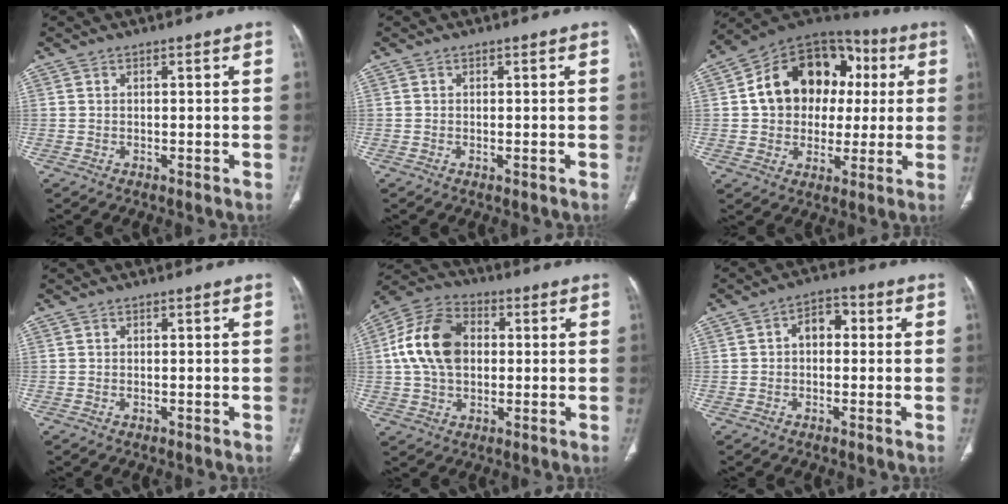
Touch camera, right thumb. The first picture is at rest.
{"total": 0.0}
{"total": 19.6, "force": [2.8, 15.1, 12.2], "torque": [-0.148, 0.033, 0.042]}
{"total": 0.0}
{"total": 14.2, "force": [1.3, 10.0, 10.0], "torque": [-0.174, 0.021, 0.015]}
{"total": 5.0, "force": [0.3, 3.5, 3.6], "torque": [-0.036, 0.021, -0.007]}